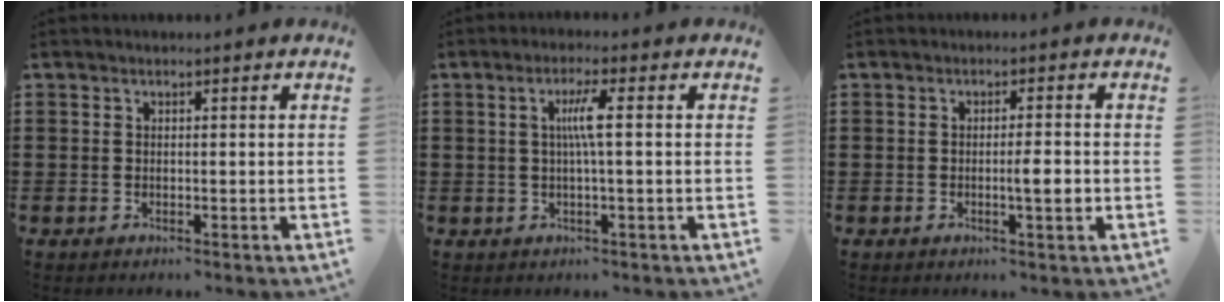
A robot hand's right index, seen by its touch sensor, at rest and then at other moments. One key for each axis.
{"total": 4.0, "fx": 0.3, "fy": -0.1, "fz": 4.0, "tx": -0.077, "ty": -0.004, "tz": 0.001}
{"total": 3.2, "fx": -0.6, "fy": 0.3, "fz": 3.1, "tx": -0.052, "ty": -0.004, "tz": -0.010}